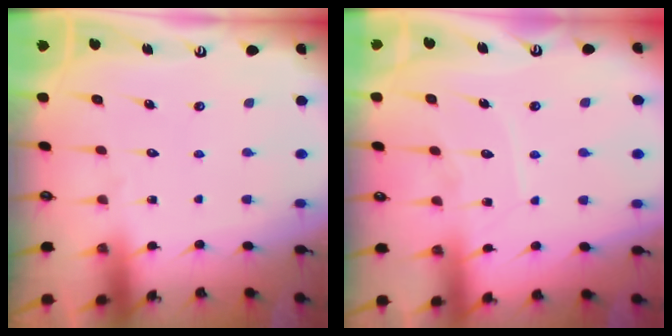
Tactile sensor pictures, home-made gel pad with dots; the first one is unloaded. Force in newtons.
{"total": 7.7, "press": 7.7, "slide": 0.6}